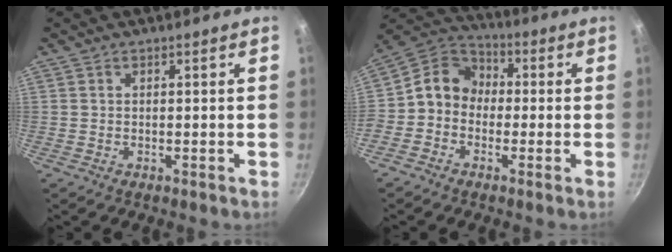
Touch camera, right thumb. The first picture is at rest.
{"total": 10.0, "force": [-0.7, 8.4, 5.3], "torque": [-0.064, 0.038, -0.042]}